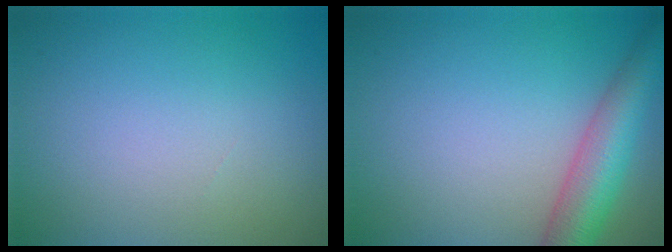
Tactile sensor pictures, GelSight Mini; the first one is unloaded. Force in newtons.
{"total": 5.8, "press": 5.8, "slide": 0.2}